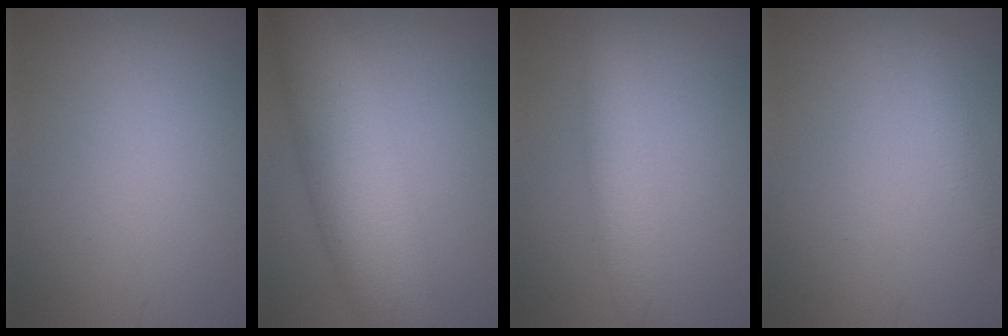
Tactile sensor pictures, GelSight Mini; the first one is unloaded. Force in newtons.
{"total": 8.6, "press": 8.6, "slide": 0.2}
{"total": 3.0, "press": 3.0, "slide": 0.1}
{"total": 1.1, "press": 1.1, "slide": 0.1}